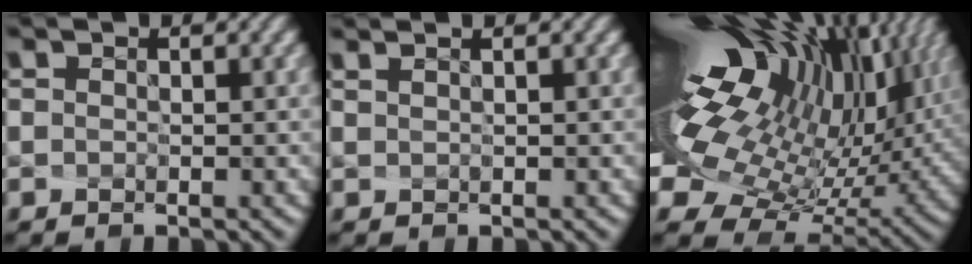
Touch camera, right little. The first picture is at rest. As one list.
[{"total": 0.8, "force": [-0.1, -0.7, -0.4], "torque": [-0.003, -0.013, 0.023]}, {"total": 16.9, "force": [5.0, 8.3, 13.8], "torque": [-0.270, -0.005, 0.115]}]